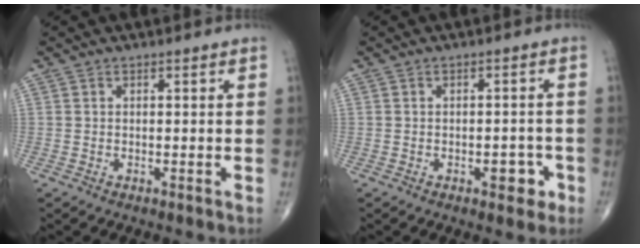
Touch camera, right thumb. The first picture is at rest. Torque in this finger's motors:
{"motor_torque": [0.78, 0.57, 0.13, -0.39, 0.08]}